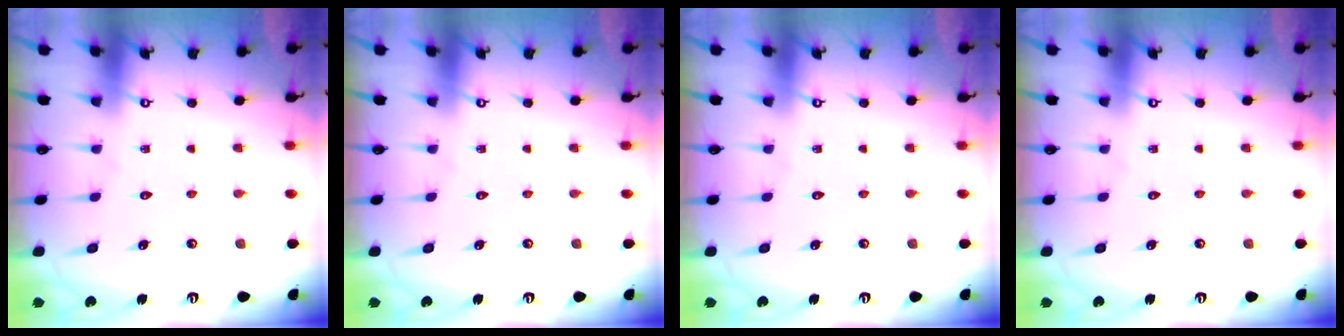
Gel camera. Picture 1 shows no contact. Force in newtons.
{"total": 0.0}
{"total": 0.0}
{"total": 0.0}